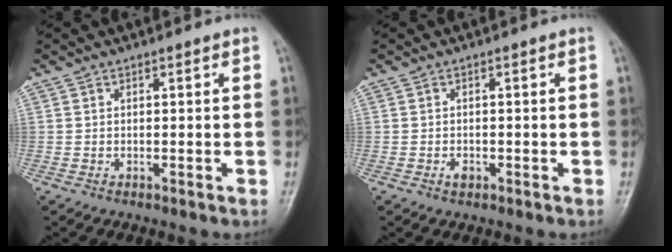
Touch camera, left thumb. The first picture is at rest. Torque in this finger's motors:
{"motor_torque": [-0.01, 0.01, 0.12, 0.03, 0.00]}